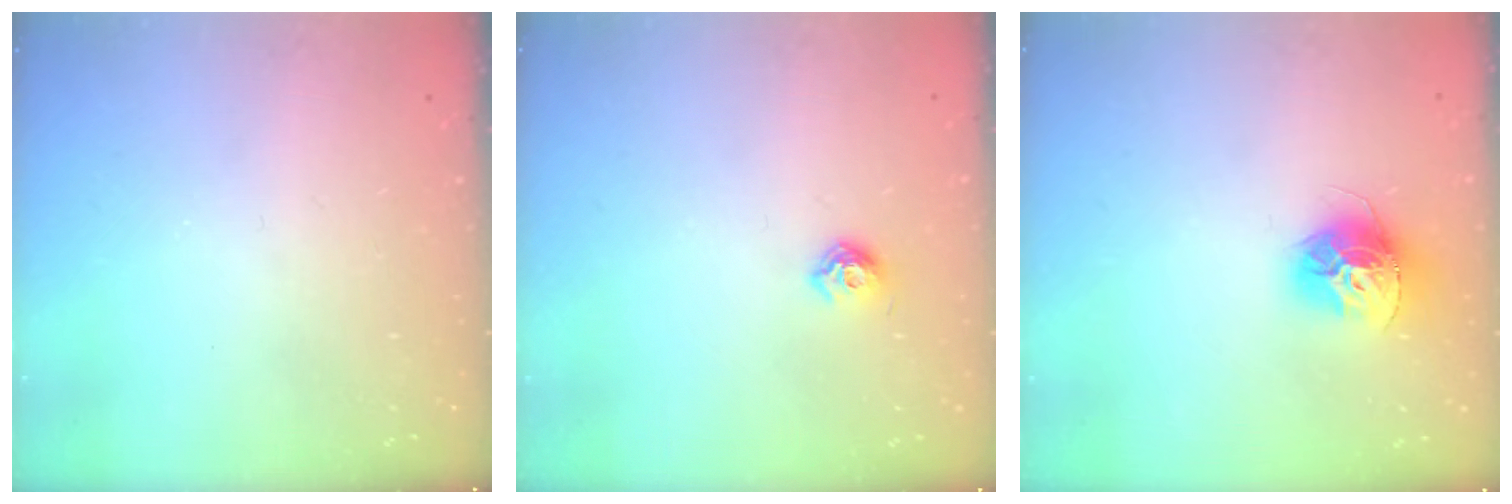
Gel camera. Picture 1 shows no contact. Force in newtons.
{"total": 6.7, "press": 6.7, "slide": 0.8}
{"total": 12.9, "press": 12.9, "slide": 1.2}